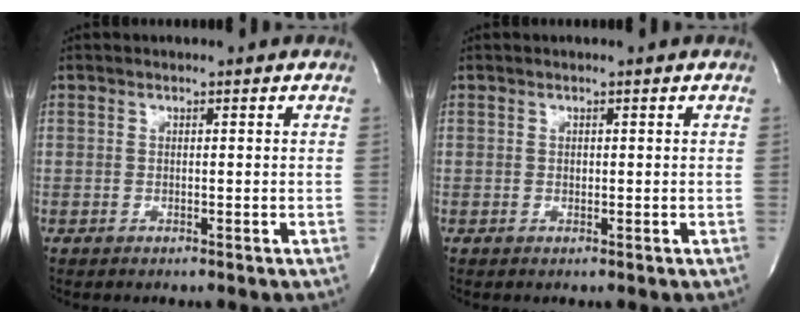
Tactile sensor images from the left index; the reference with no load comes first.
{"total": 0.0}